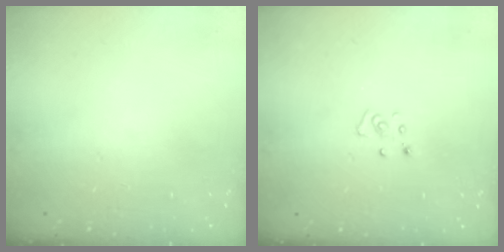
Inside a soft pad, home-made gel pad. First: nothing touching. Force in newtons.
{"total": 2.8, "press": 2.8, "slide": 0.2}